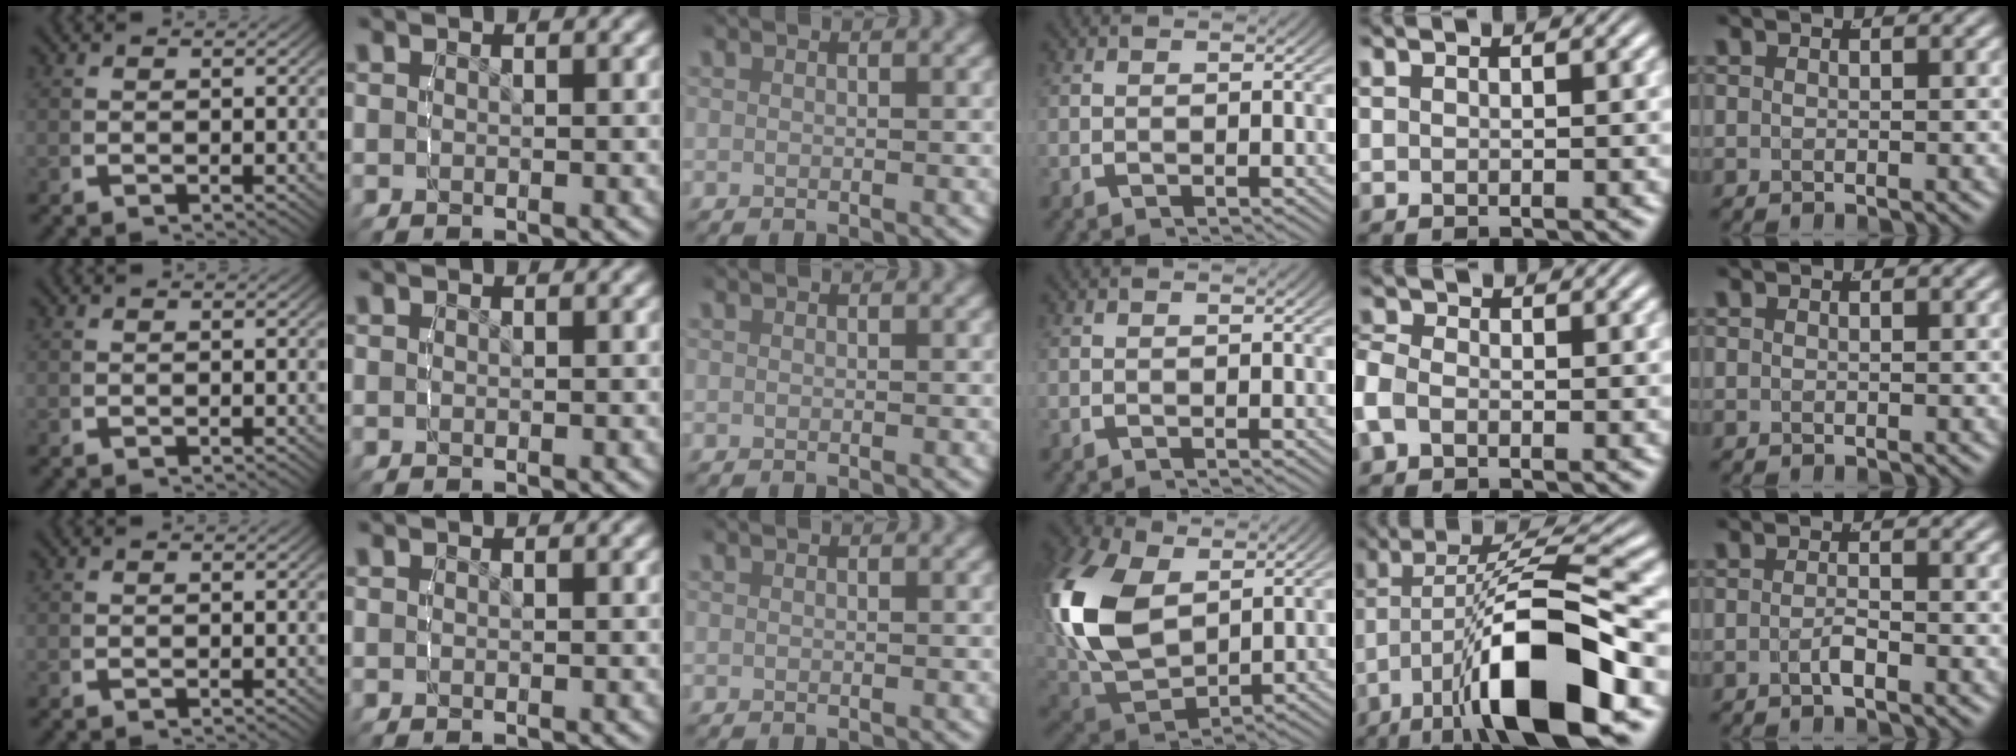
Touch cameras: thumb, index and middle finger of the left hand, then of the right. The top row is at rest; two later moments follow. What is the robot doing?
{"motion": "lift_and_place", "object": "markers"}